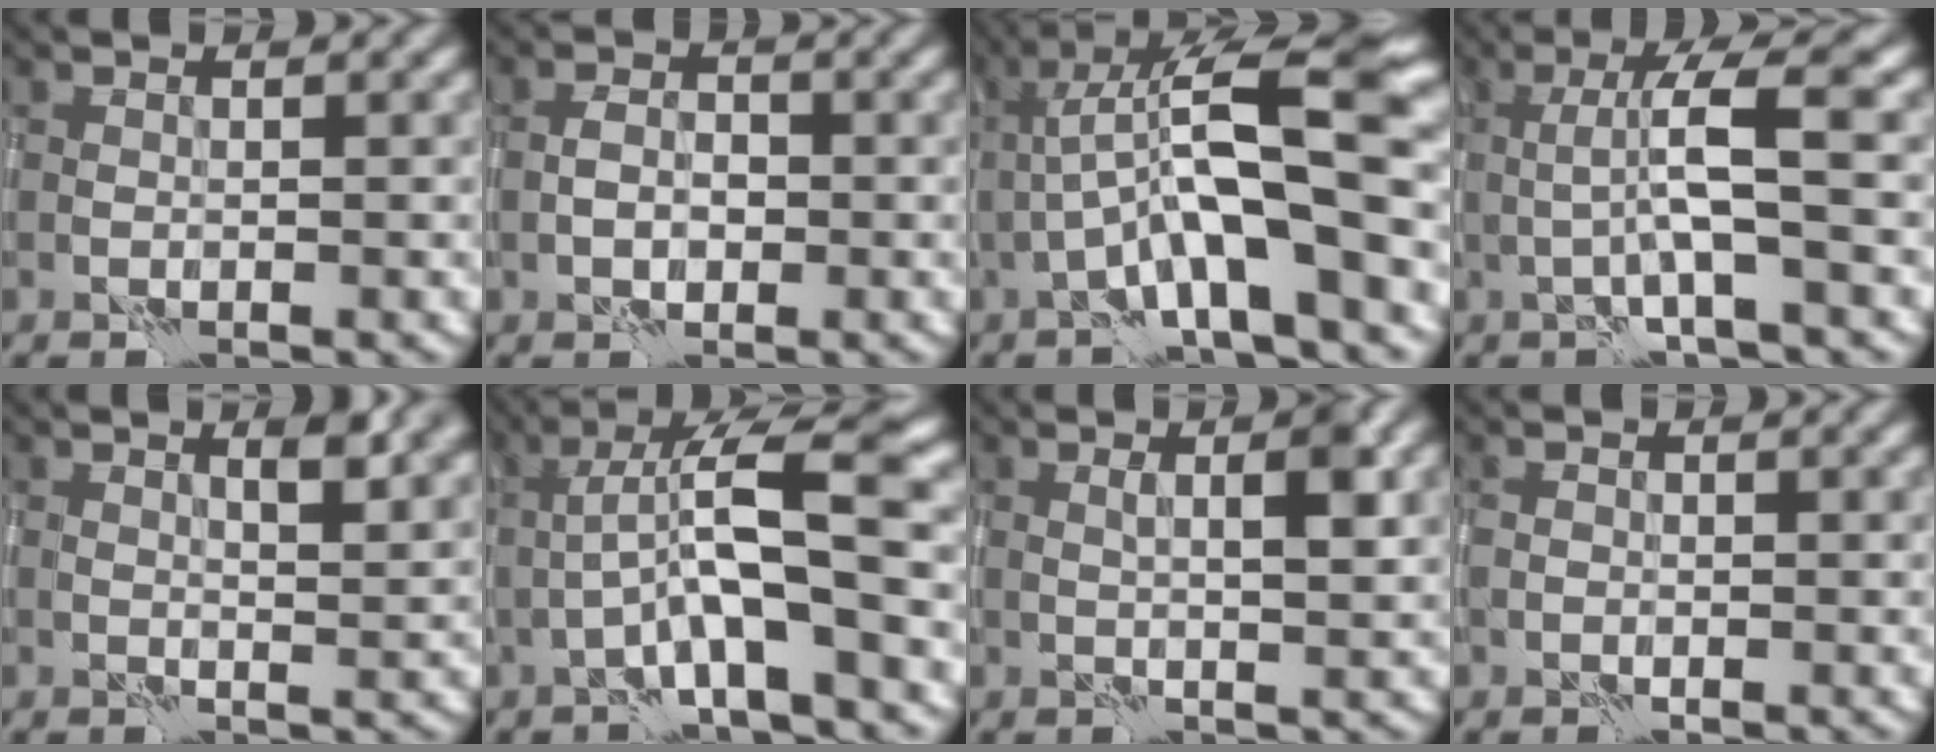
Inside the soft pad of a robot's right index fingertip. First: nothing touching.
{"total": 2.3, "force": [-0.7, 1.4, 1.6], "torque": [-0.028, 0.003, -0.014]}
{"total": 11.9, "force": [-0.8, 2.9, 11.5], "torque": [-0.192, 0.028, -0.014]}
{"total": 4.9, "force": [-0.4, 0.4, 4.9], "torque": [-0.089, 0.013, -0.008]}
{"total": 3.2, "force": [1.5, 0.9, 2.7], "torque": [-0.036, 0.001, 0.021]}
{"total": 7.6, "force": [-1.3, 1.4, 7.4], "torque": [-0.127, 0.022, -0.023]}
{"total": 3.6, "force": [0.7, 0.7, 3.5], "torque": [-0.053, 0.003, 0.012]}
{"total": 0.8, "force": [-0.2, 0.6, 0.4], "torque": [-0.009, -0.001, -0.001]}